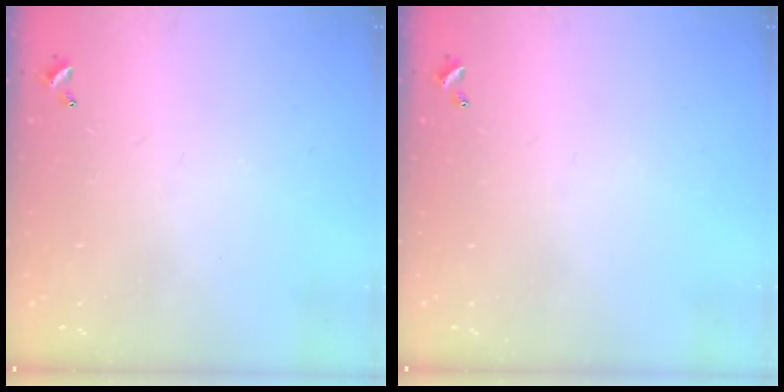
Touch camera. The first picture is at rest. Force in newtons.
{"total": 0.0}